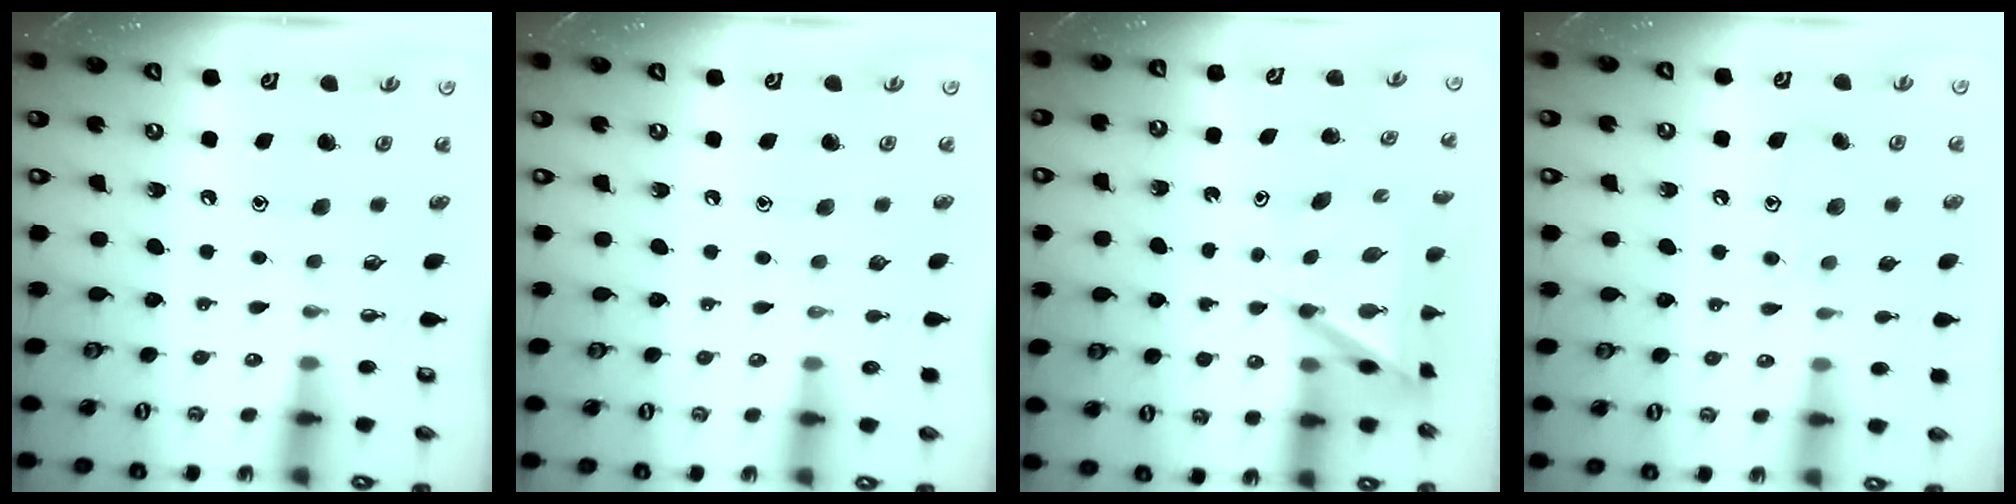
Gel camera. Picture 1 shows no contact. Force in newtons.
{"total": 0.0}
{"total": 6.4, "press": 6.4, "slide": 0.3}
{"total": 9.2, "press": 9.2, "slide": 0.5}